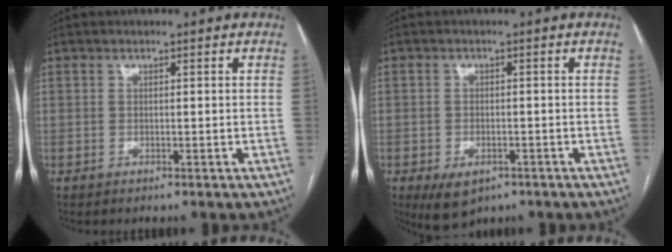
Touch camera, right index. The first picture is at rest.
{"total": 5.0, "force": [-2.7, 3.2, 2.8], "torque": [-0.048, -0.004, -0.029]}